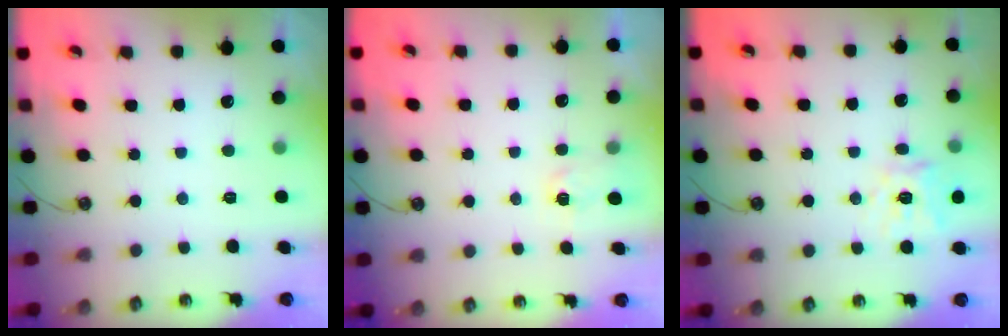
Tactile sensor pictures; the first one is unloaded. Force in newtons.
{"total": 2.9, "press": 2.9, "slide": 0.4}
{"total": 12.7, "press": 12.6, "slide": 1.5}